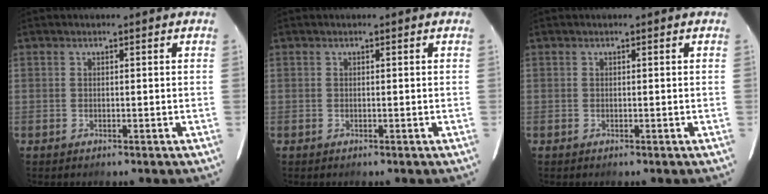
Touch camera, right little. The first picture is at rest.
{"total": 0.0}
{"total": 0.0}